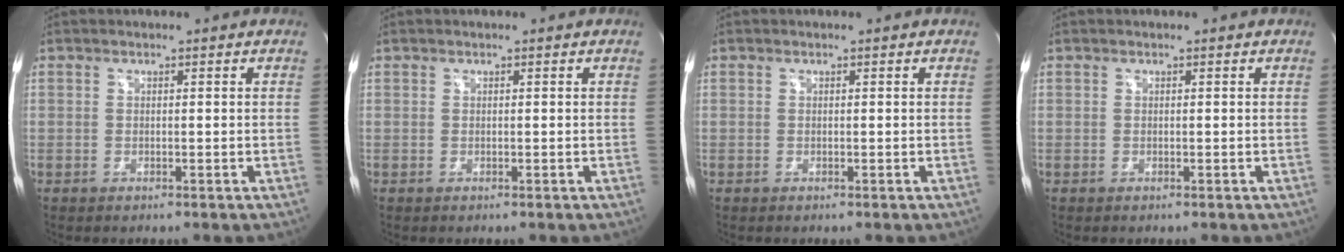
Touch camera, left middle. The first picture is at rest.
{"total": 0.0}
{"total": 0.0}
{"total": 0.0}